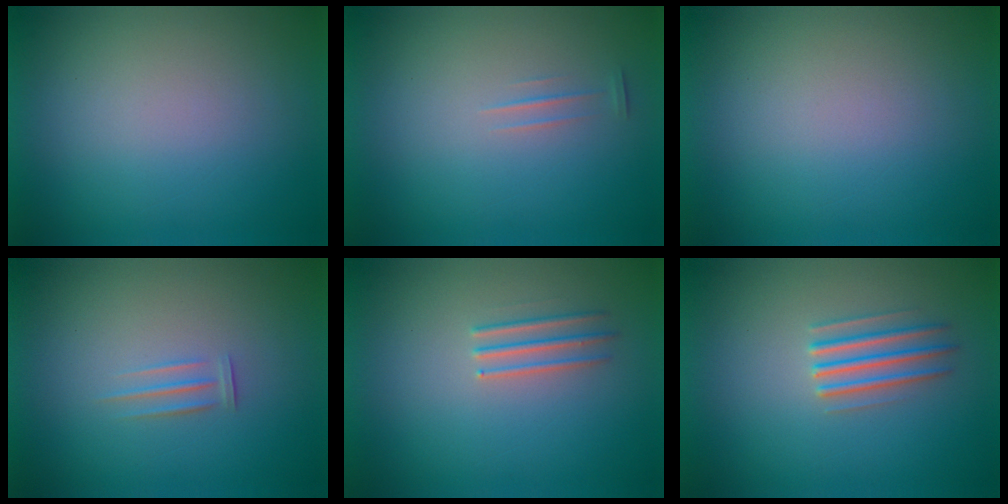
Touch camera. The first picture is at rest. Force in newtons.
{"total": 1.3}
{"total": 0.0}
{"total": 1.9}
{"total": 2.7}
{"total": 2.8}